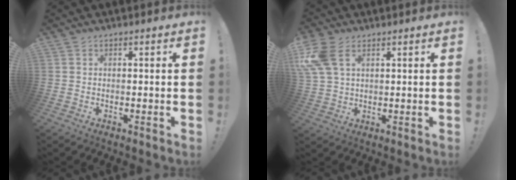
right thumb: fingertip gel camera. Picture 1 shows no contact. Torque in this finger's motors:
{"motor_torque": [0.17, 0.22, 0.33, 0.15, 0.19]}